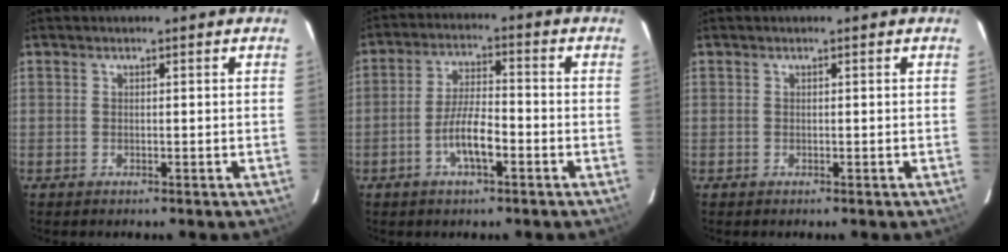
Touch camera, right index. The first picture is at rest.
{"total": 7.1, "force": [-3.1, 1.9, 6.1], "torque": [-0.123, 0.004, -0.054]}
{"total": 0.0}